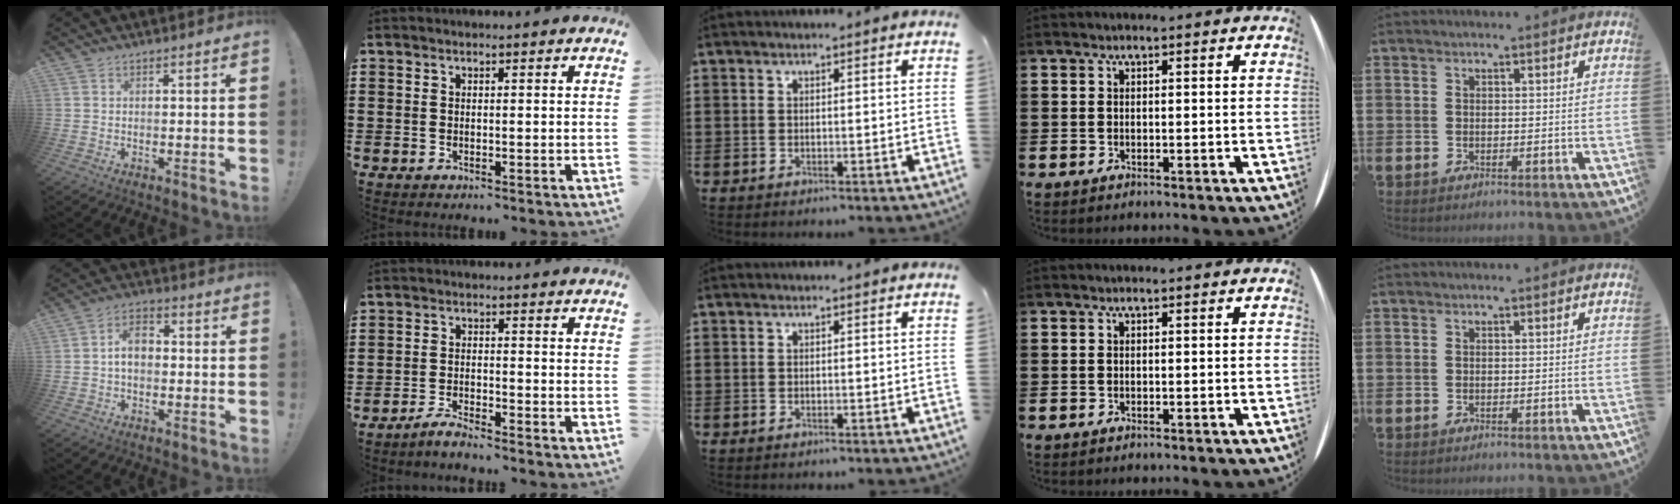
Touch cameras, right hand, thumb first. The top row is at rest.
{"thumb": {"total": 6.9, "force": [-0.3, 4.5, 5.1], "torque": [-0.078, 0.011, -0.004]}, "index": {"total": 2.6, "force": [-2.6, 0.0, 0.4], "torque": [-0.009, 0.005, -0.051]}}